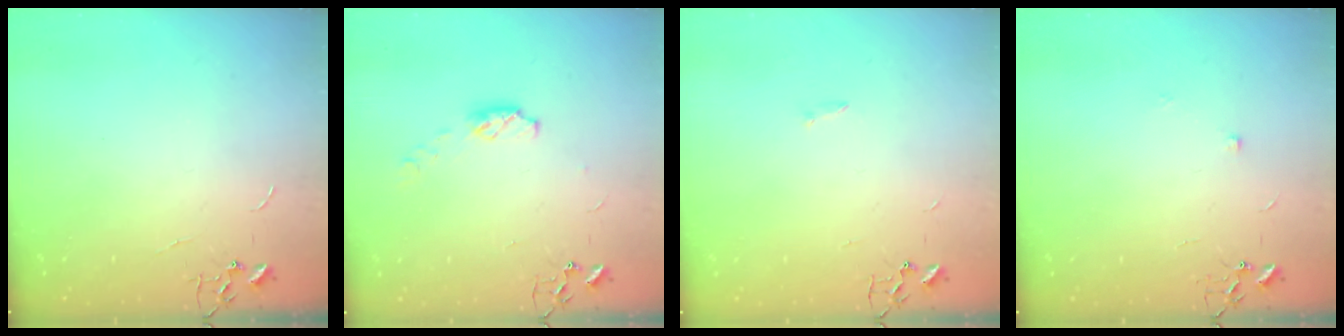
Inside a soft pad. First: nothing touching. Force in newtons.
{"total": 5.4, "press": 5.3, "slide": 0.4}
{"total": 1.3, "press": 1.3, "slide": 0.3}
{"total": 4.3, "press": 4.2, "slide": 1.1}